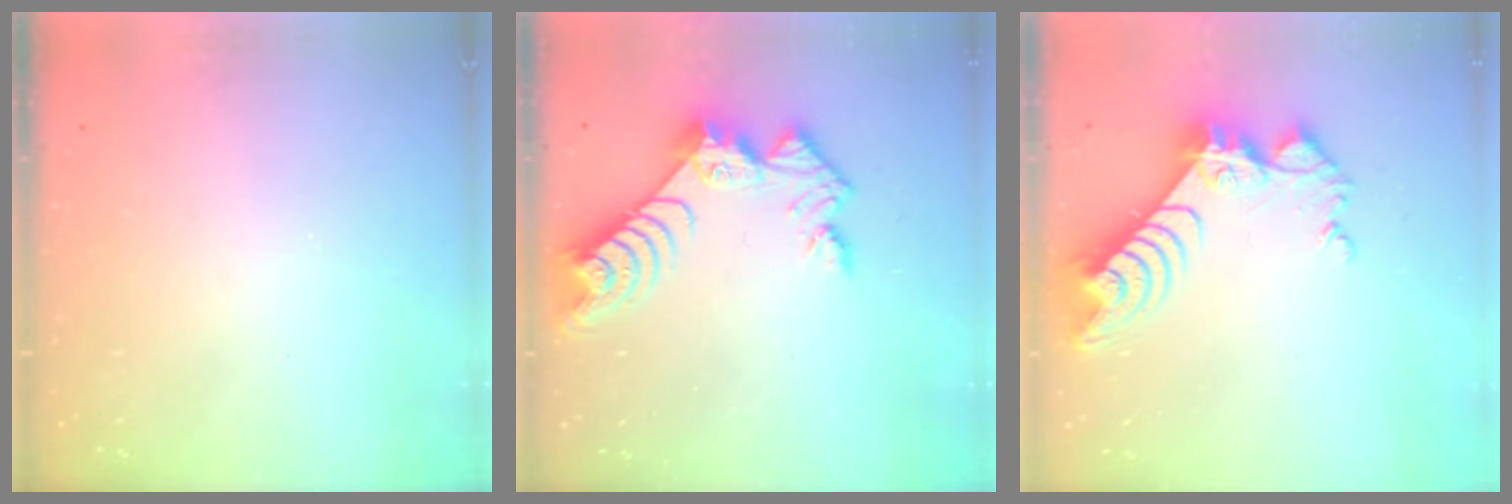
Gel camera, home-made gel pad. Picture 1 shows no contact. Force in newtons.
{"total": 10.5, "press": 10.4, "slide": 0.8}
{"total": 11.3, "press": 11.2, "slide": 0.8}